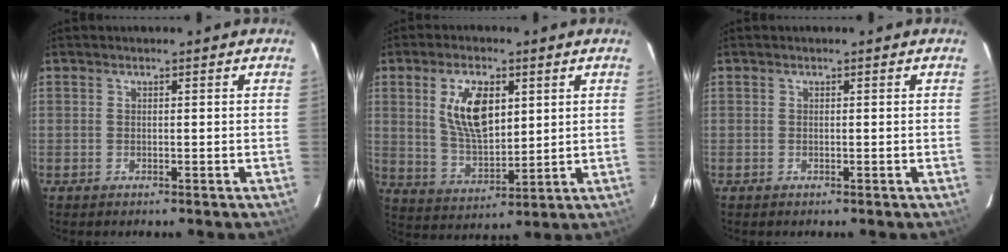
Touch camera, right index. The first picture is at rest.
{"total": 11.2, "force": [3.6, 5.5, 9.0], "torque": [-0.168, 0.004, 0.079]}
{"total": 0.0}